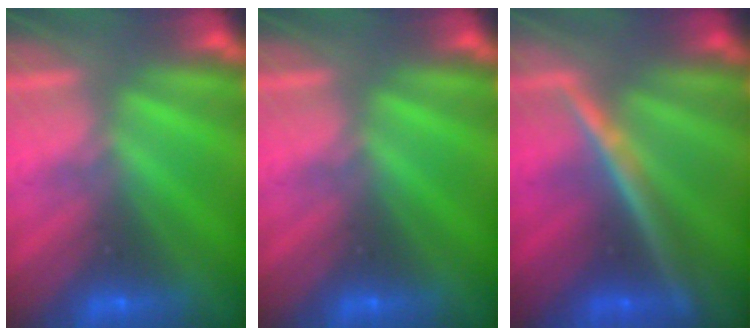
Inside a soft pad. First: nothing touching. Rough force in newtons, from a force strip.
{"total": 0.0}
{"total": 5.3}